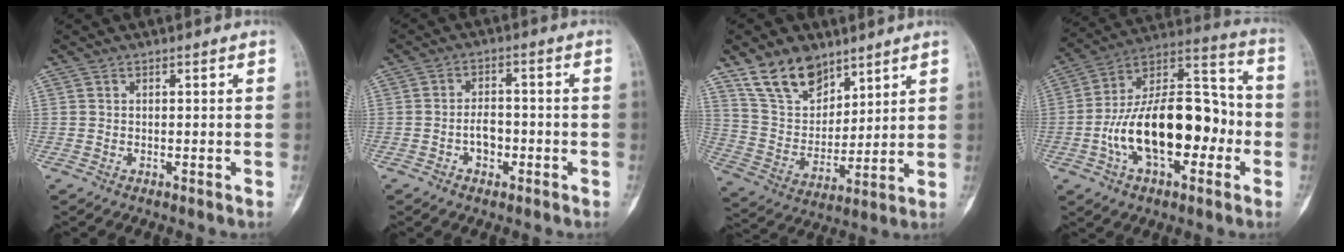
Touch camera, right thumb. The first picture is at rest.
{"total": 4.4, "force": [-1.7, 2.9, 2.8], "torque": [-0.033, 0.017, -0.031]}
{"total": 13.5, "force": [9.4, 7.7, 5.8], "torque": [-0.076, -0.049, 0.187]}
{"total": 23.0, "force": [-4.6, 12.1, 19.0], "torque": [-0.298, 0.052, -0.077]}